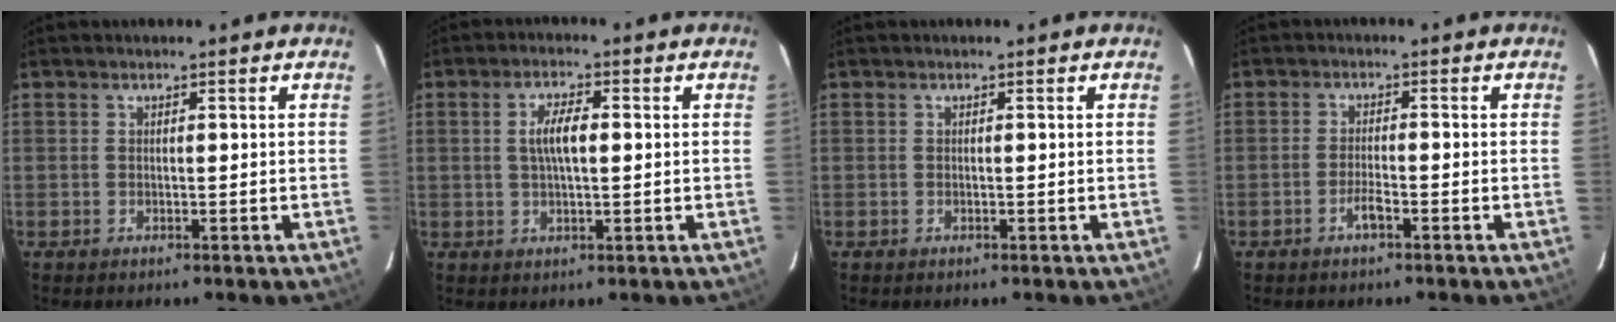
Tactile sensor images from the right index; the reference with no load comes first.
{"total": 4.8, "force": [0.6, 1.6, 4.6], "torque": [-0.087, 0.006, 0.013]}
{"total": 0.0}
{"total": 2.6, "force": [-1.6, 0.5, 2.0], "torque": [-0.045, 0.002, -0.033]}